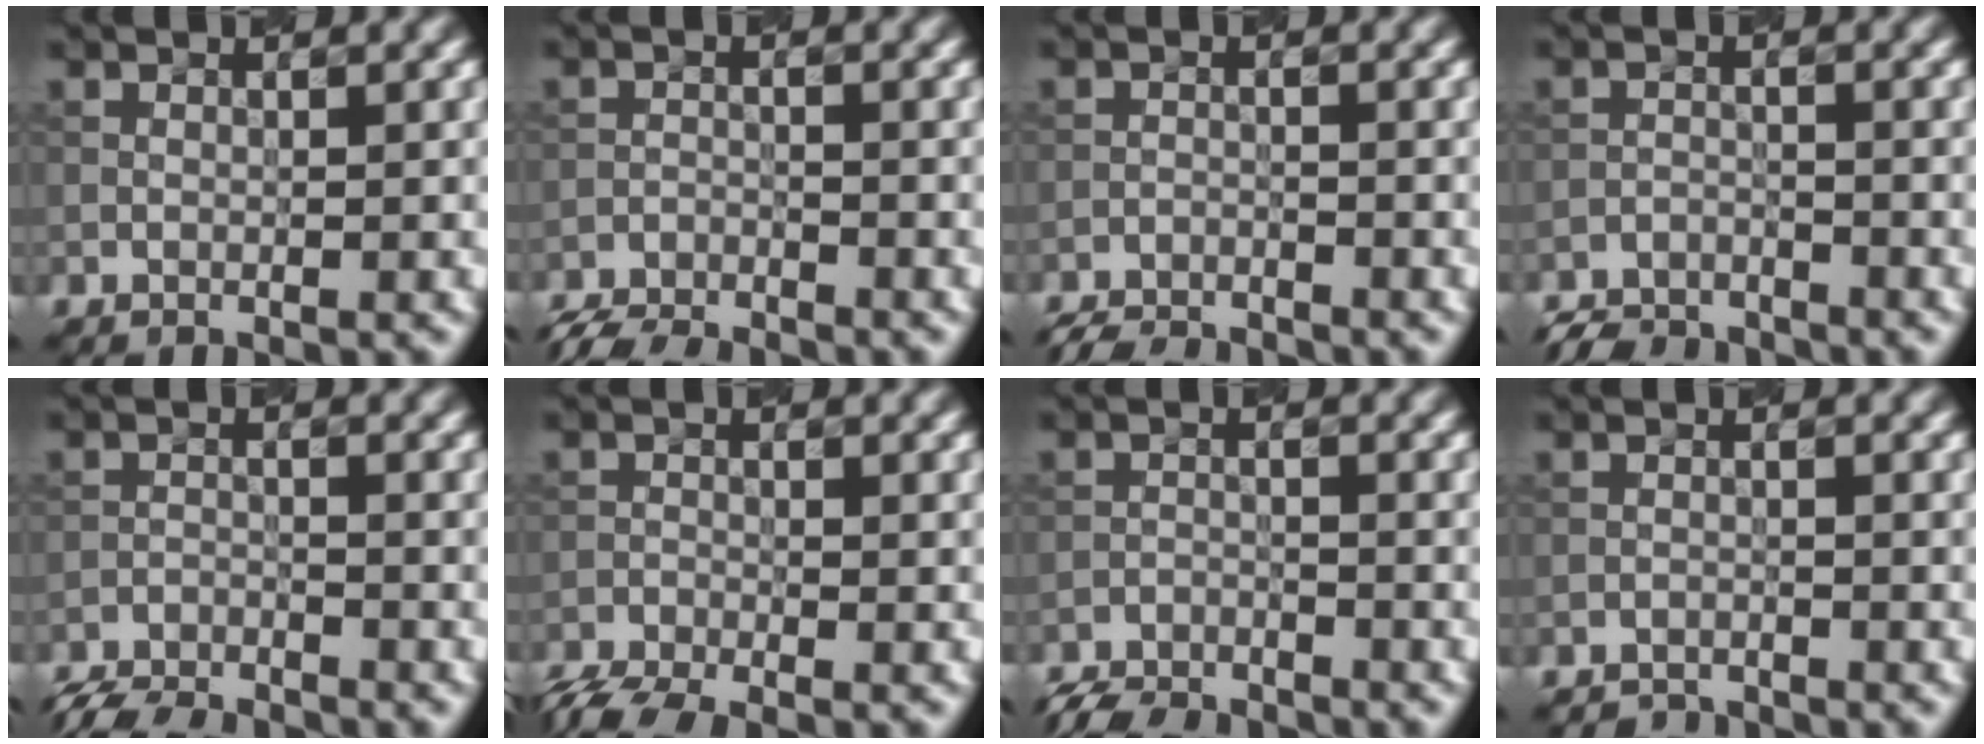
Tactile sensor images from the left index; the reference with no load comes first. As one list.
[{"total": 5.1, "force": [-5.0, 0.6, 1.1], "torque": [-0.029, -0.021, -0.090]}, {"total": 4.0, "force": [-3.9, 0.4, 0.8], "torque": [-0.018, -0.014, -0.075]}, {"total": 4.0, "force": [-3.9, 0.7, 0.5], "torque": [-0.007, -0.008, -0.077]}, {"total": 5.3, "force": [-5.2, 0.6, 1.1], "torque": [-0.029, -0.022, -0.093]}, {"total": 4.4, "force": [-3.8, 0.9, 2.0], "torque": [-0.041, -0.022, -0.081]}, {"total": 4.6, "force": [-4.5, 0.6, 0.8], "torque": [-0.021, -0.018, -0.087]}, {"total": 1.9, "force": [-1.9, 0.1, 0.0], "torque": [0.006, -0.003, -0.035]}]